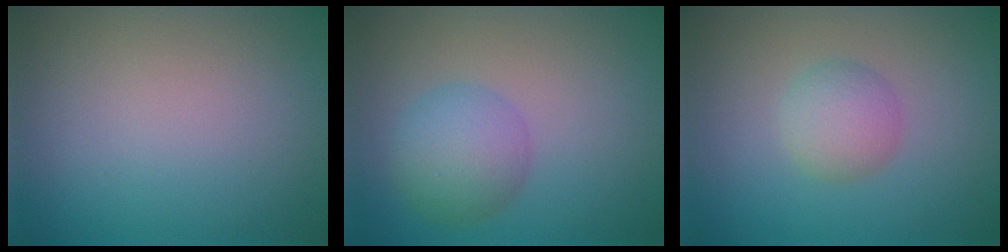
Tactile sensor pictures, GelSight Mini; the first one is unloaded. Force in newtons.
{"total": 3.9, "press": 3.9, "slide": 0.1}
{"total": 2.5, "press": 2.5, "slide": 0.1}